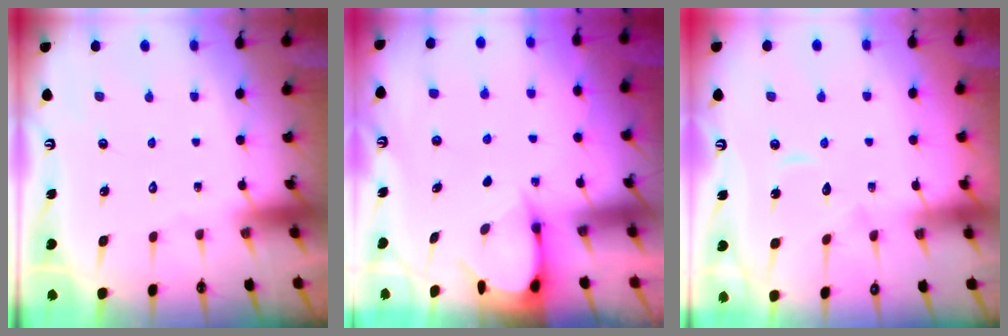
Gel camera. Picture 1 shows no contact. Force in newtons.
{"total": 3.9, "press": 3.8, "slide": 0.3}
{"total": 7.2, "press": 7.2, "slide": 0.2}